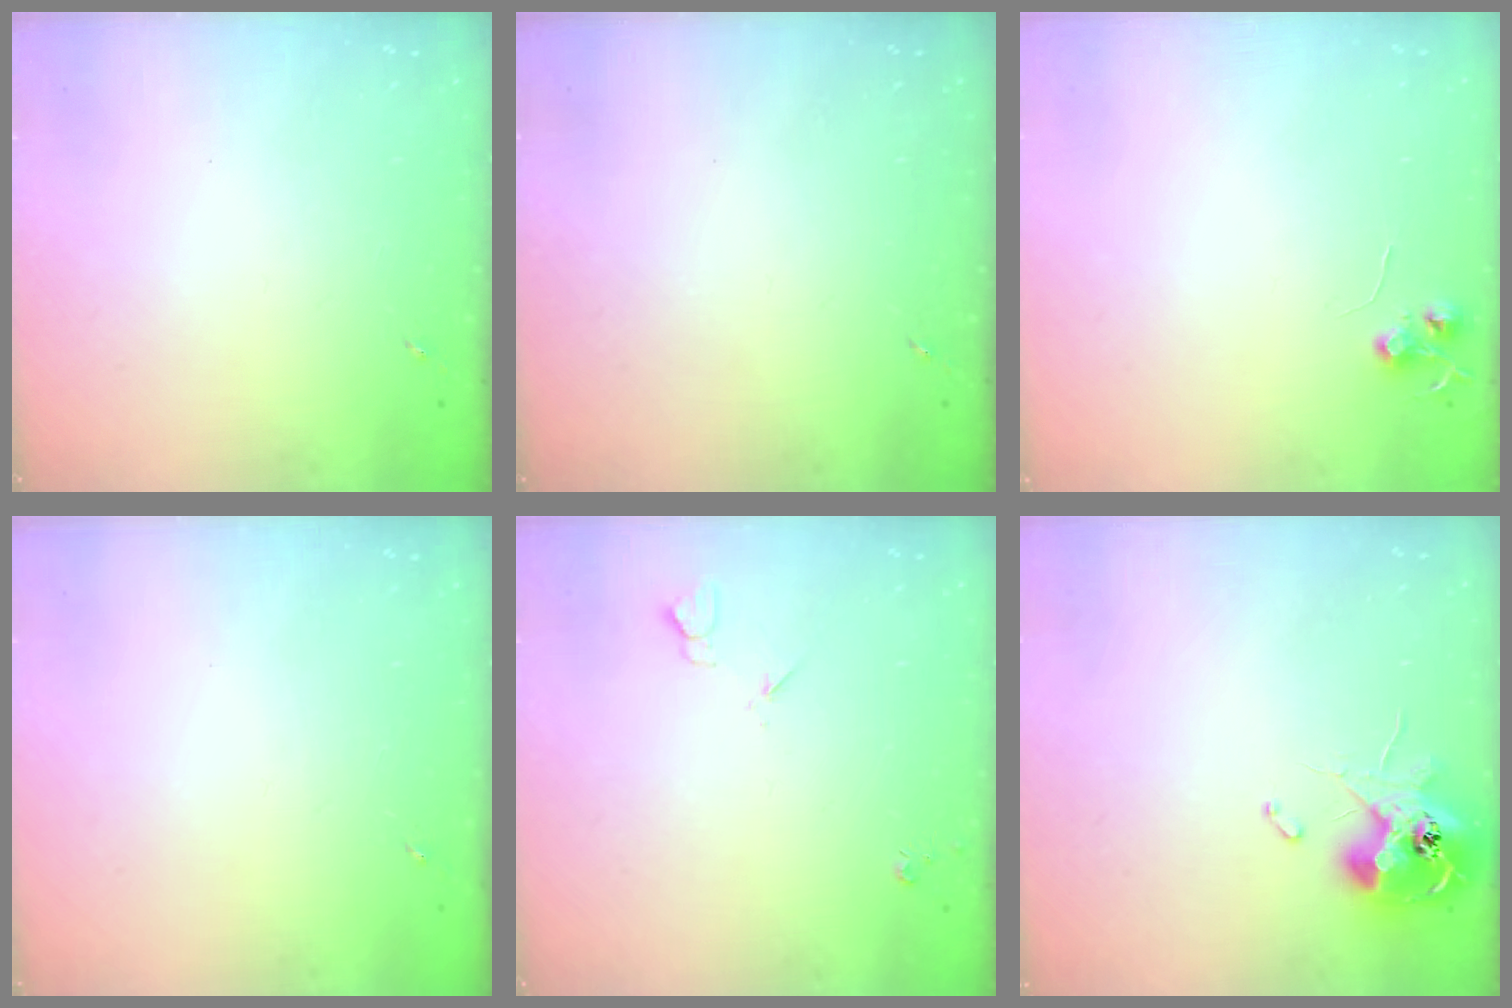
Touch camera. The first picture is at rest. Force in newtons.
{"total": 0.0}
{"total": 6.0, "press": 6.0, "slide": 0.5}
{"total": 0.0}
{"total": 3.6, "press": 3.5, "slide": 0.8}
{"total": 12.7, "press": 12.6, "slide": 1.5}